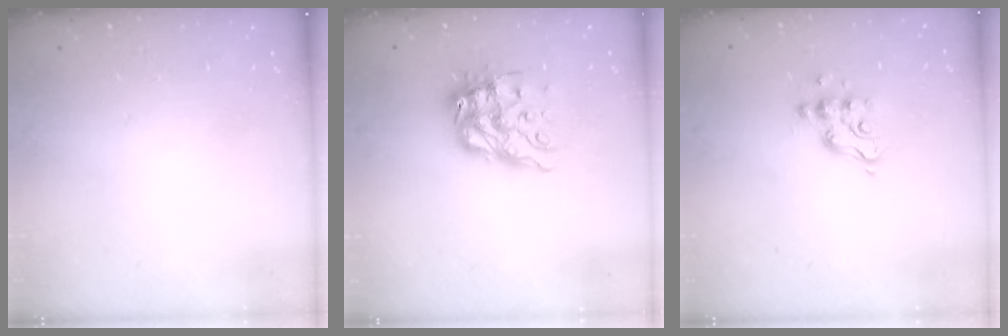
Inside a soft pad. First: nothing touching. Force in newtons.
{"total": 11.3, "press": 11.2, "slide": 1.2}
{"total": 8.1, "press": 8.1, "slide": 0.4}